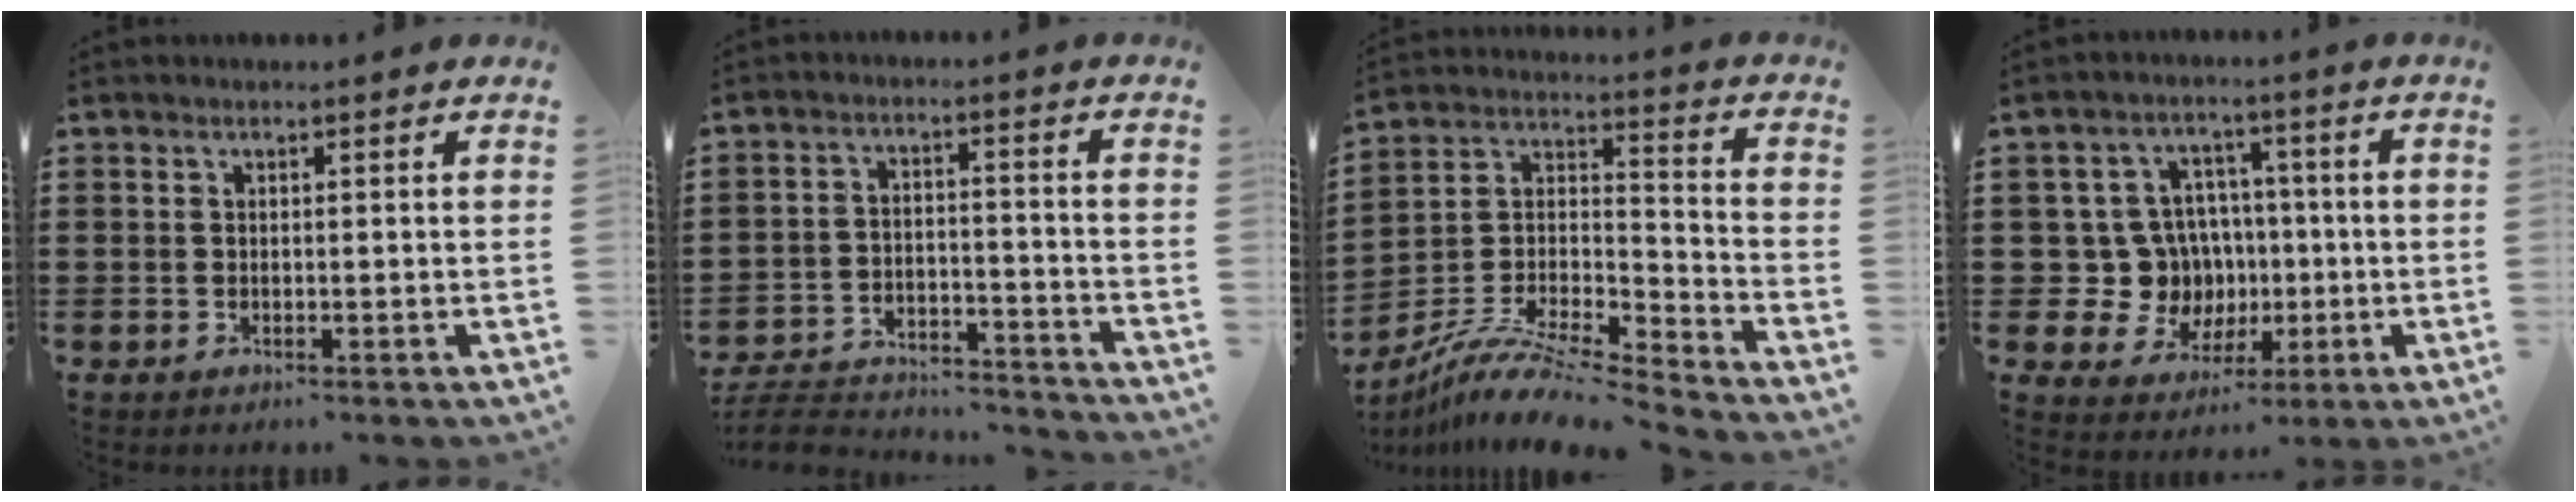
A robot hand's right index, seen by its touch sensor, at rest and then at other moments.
{"total": 5.9, "force": [-5.6, 1.0, 1.5], "torque": [-0.034, 0.006, -0.112]}
{"total": 10.2, "force": [-9.0, 1.7, 4.5], "torque": [-0.095, 0.009, -0.183]}
{"total": 9.6, "force": [-0.1, 9.1, 3.0], "torque": [-0.090, 0.008, 0.010]}